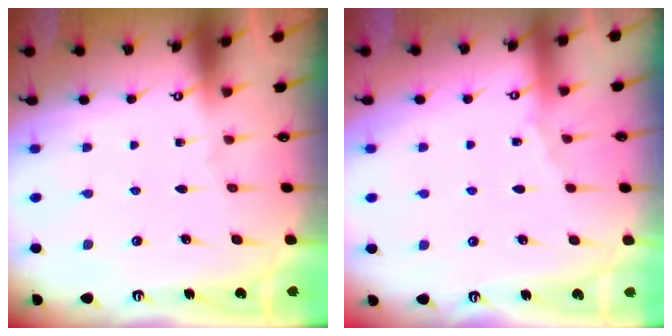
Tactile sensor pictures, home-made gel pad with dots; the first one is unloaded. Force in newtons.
{"total": 2.8, "press": 2.8, "slide": 0.5}